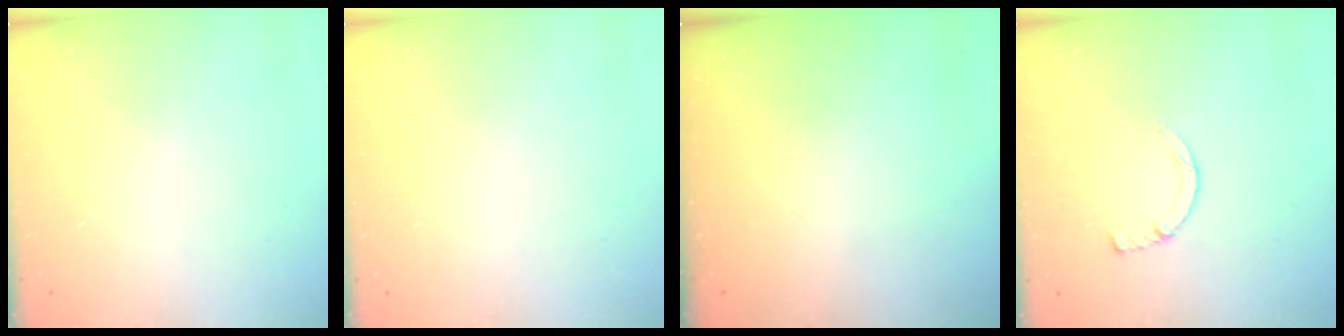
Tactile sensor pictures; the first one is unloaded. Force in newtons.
{"total": 2.6, "press": 2.6, "slide": 0.2}
{"total": 0.0}
{"total": 2.5, "press": 2.5, "slide": 0.3}